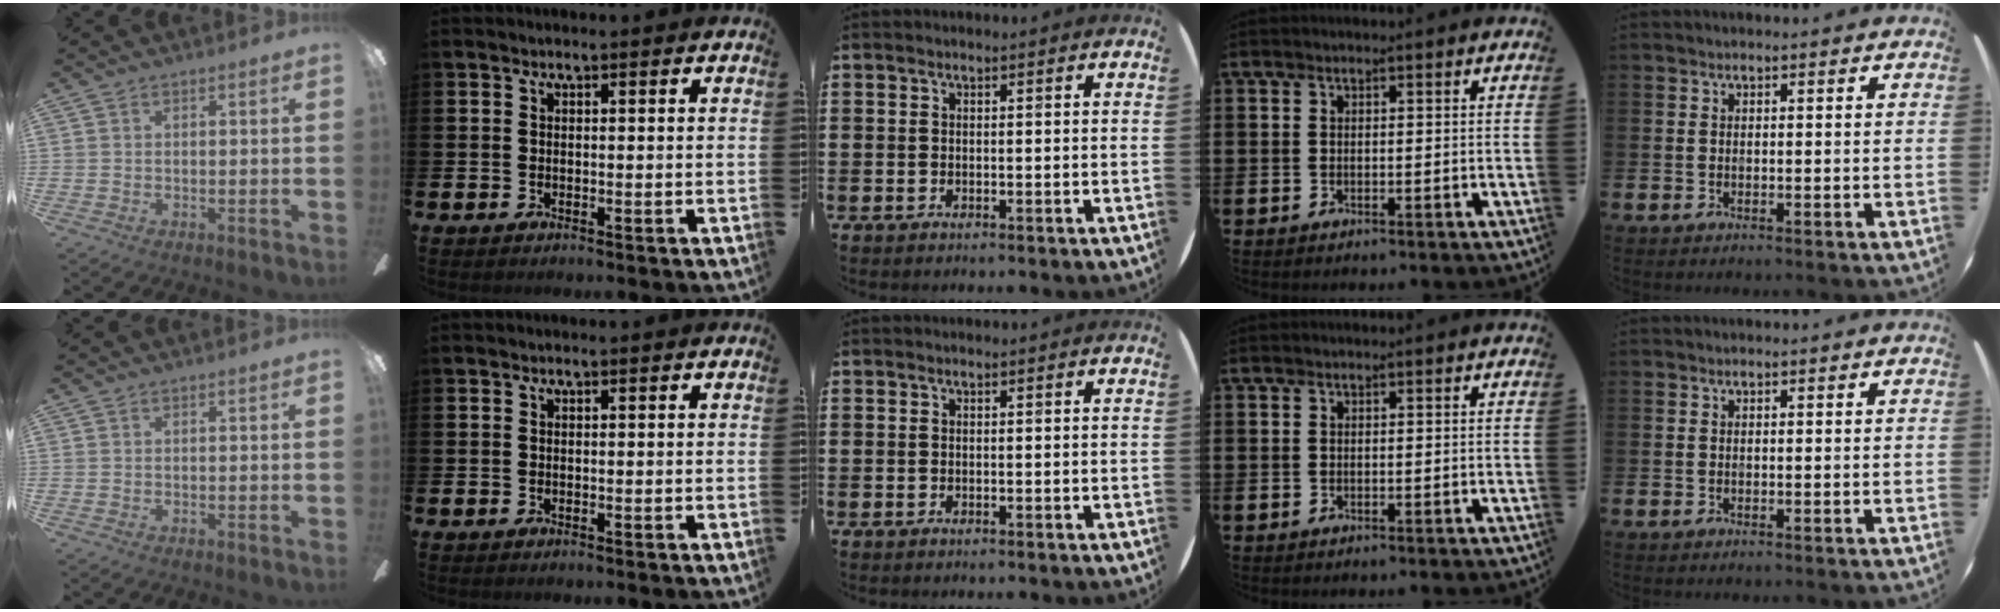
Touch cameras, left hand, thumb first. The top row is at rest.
{}